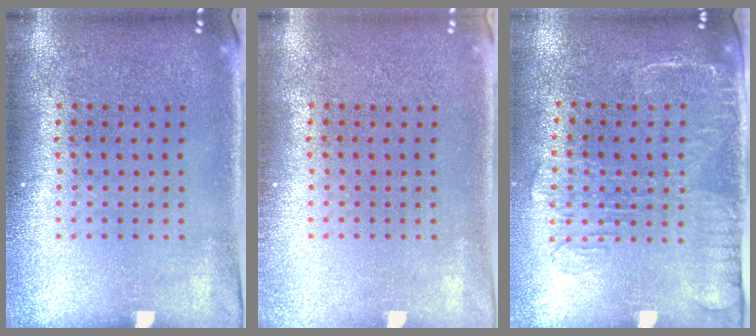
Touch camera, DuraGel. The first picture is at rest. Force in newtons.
{"total": 0.8, "press": 0.8, "slide": 0.1}
{"total": 1.9, "press": 1.6, "slide": 1.0}